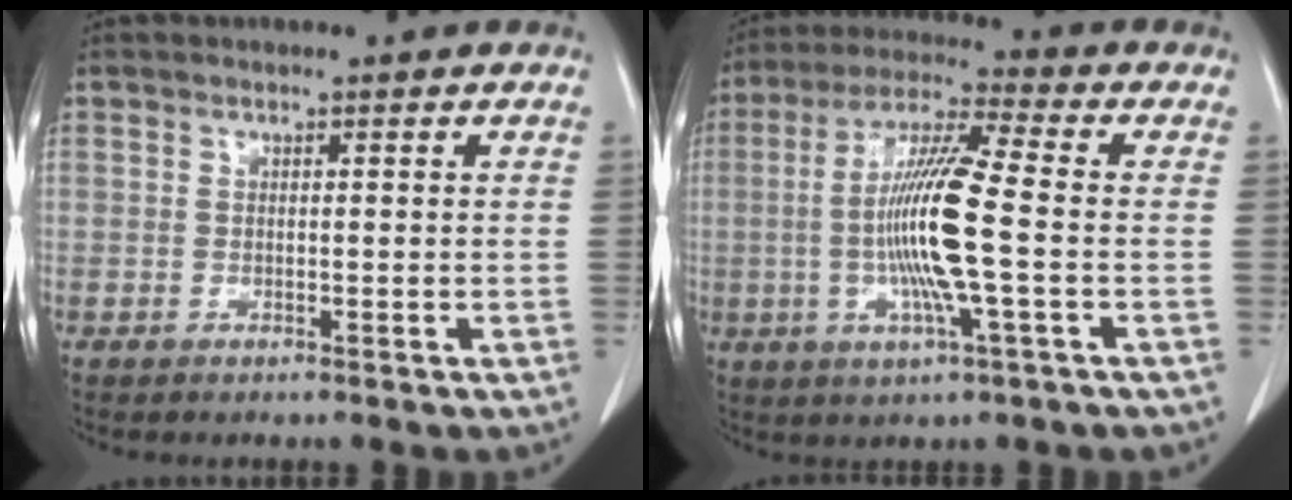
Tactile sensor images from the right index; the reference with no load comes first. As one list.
[{"total": 13.3, "force": [-1.5, 0.1, 13.2], "torque": [-0.262, -0.002, -0.036]}]